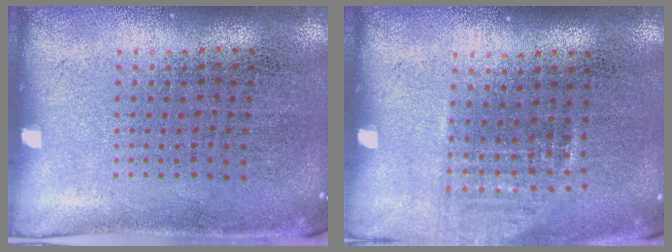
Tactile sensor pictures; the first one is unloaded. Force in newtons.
{"total": 0.9, "press": 0.8, "slide": 0.4}